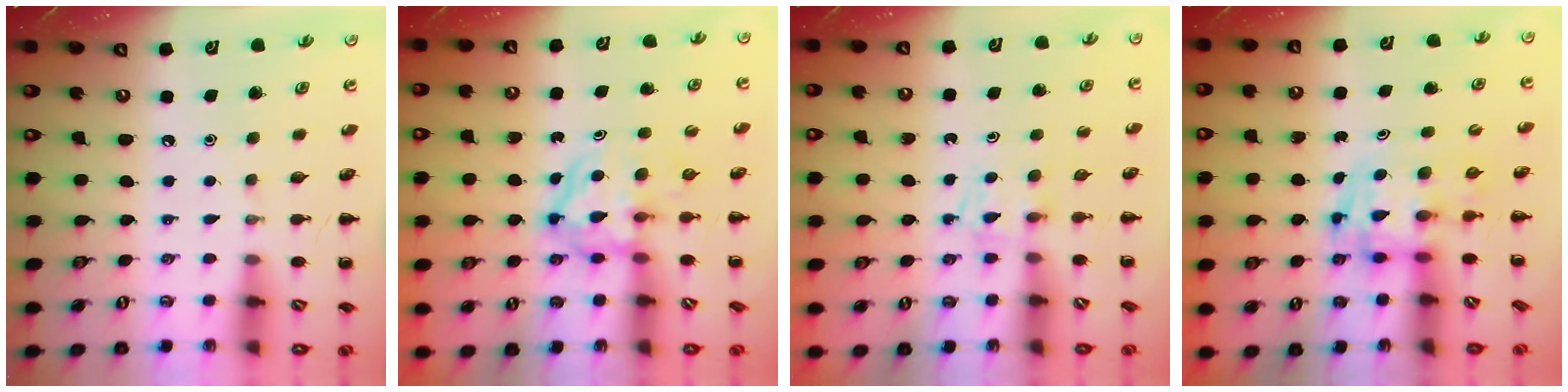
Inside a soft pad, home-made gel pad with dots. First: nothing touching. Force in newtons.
{"total": 3.9, "press": 3.9, "slide": 0.5}
{"total": 2.4, "press": 2.1, "slide": 1.1}
{"total": 3.6, "press": 3.5, "slide": 0.6}